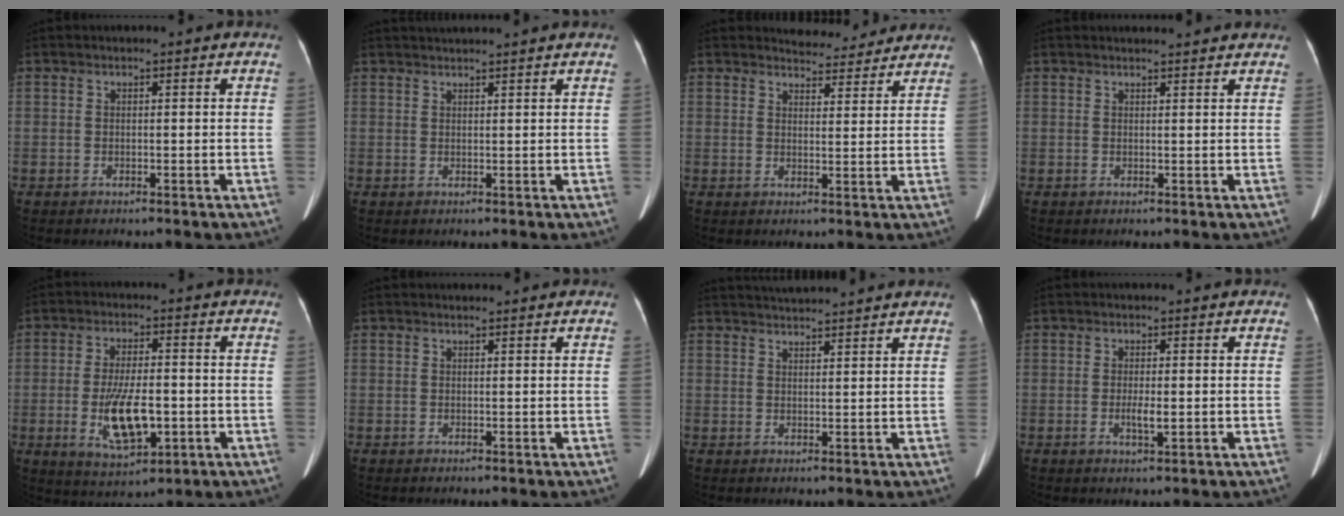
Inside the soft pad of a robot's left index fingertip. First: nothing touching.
{"total": 4.2, "force": [3.9, -0.7, 1.3], "torque": [-0.013, 0.027, 0.055]}
{"total": 5.4, "force": [5.3, 1.3, -0.1], "torque": [0.002, 0.003, 0.063]}
{"total": 4.2, "force": [4.0, 0.4, 1.0], "torque": [-0.015, 0.016, 0.045]}
{"total": 9.4, "force": [-2.1, 3.4, 8.5], "torque": [-0.165, -0.009, -0.029]}
{"total": 0.7, "force": [0.7, 0.1, 0.1], "torque": [-0.007, 0.005, 0.011]}
{"total": 6.8, "force": [6.5, -0.4, 1.9], "torque": [-0.035, 0.027, 0.093]}
{"total": 2.3, "force": [-0.5, 0.5, 2.2], "torque": [-0.045, -0.004, -0.007]}